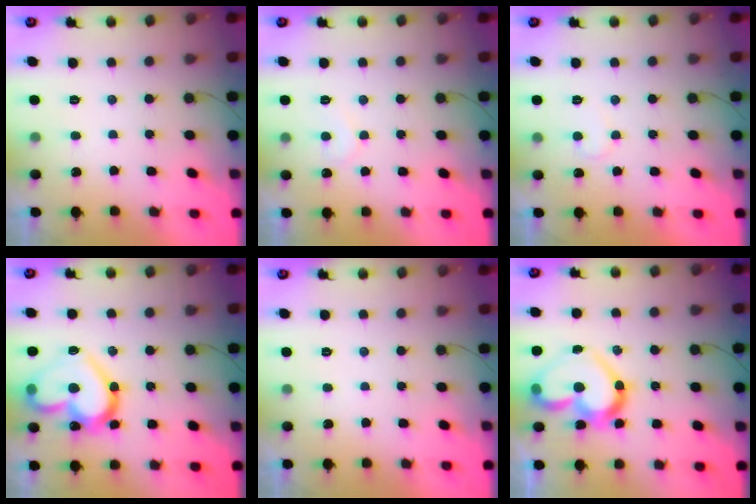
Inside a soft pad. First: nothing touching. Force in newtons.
{"total": 5.2, "press": 5.1, "slide": 0.4}
{"total": 6.8, "press": 6.8, "slide": 0.5}
{"total": 21.5, "press": 21.4, "slide": 2.2}
{"total": 0.0}
{"total": 18.9, "press": 18.8, "slide": 1.9}